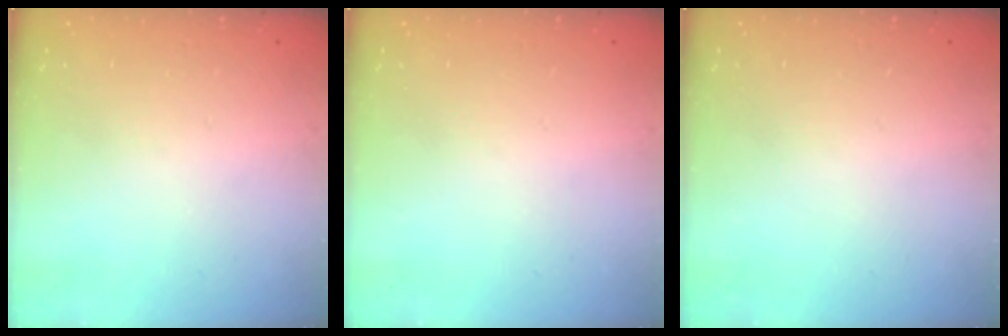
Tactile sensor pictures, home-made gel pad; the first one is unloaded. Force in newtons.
{"total": 0.0}
{"total": 0.0}